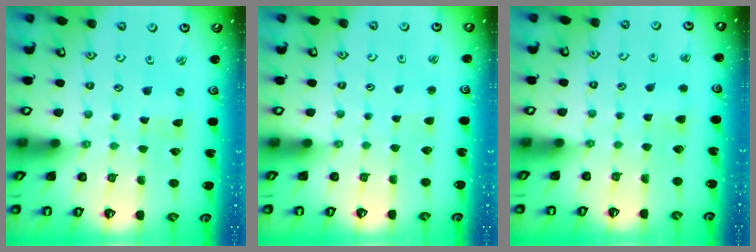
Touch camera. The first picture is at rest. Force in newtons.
{"total": 1.3, "press": 1.3, "slide": 0.2}
{"total": 3.3, "press": 3.2, "slide": 0.4}